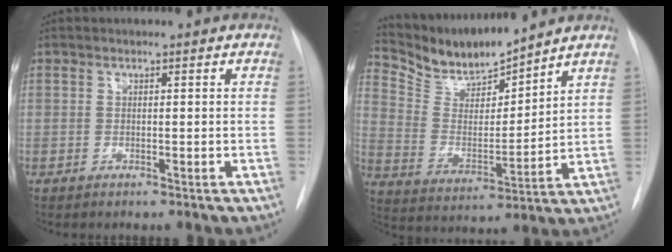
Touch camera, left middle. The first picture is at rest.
{"total": 11.3, "force": [10.9, 0.9, 3.0], "torque": [-0.068, 0.000, 0.217]}